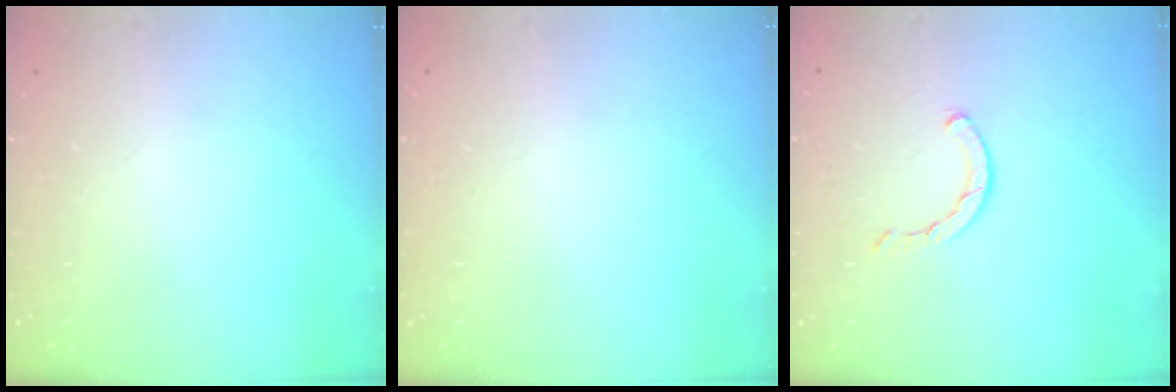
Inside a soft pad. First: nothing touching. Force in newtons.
{"total": 2.5, "press": 2.5, "slide": 0.2}
{"total": 2.0, "press": 2.0, "slide": 0.2}